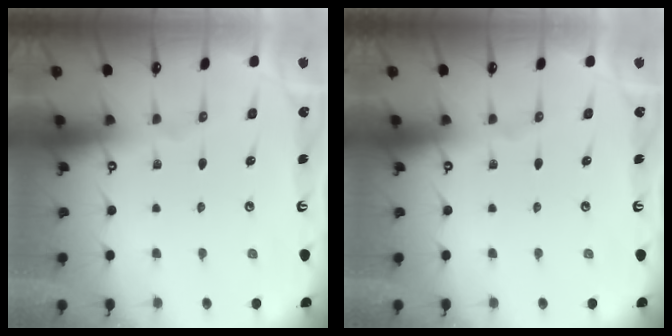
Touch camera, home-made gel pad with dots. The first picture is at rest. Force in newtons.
{"total": 0.0}